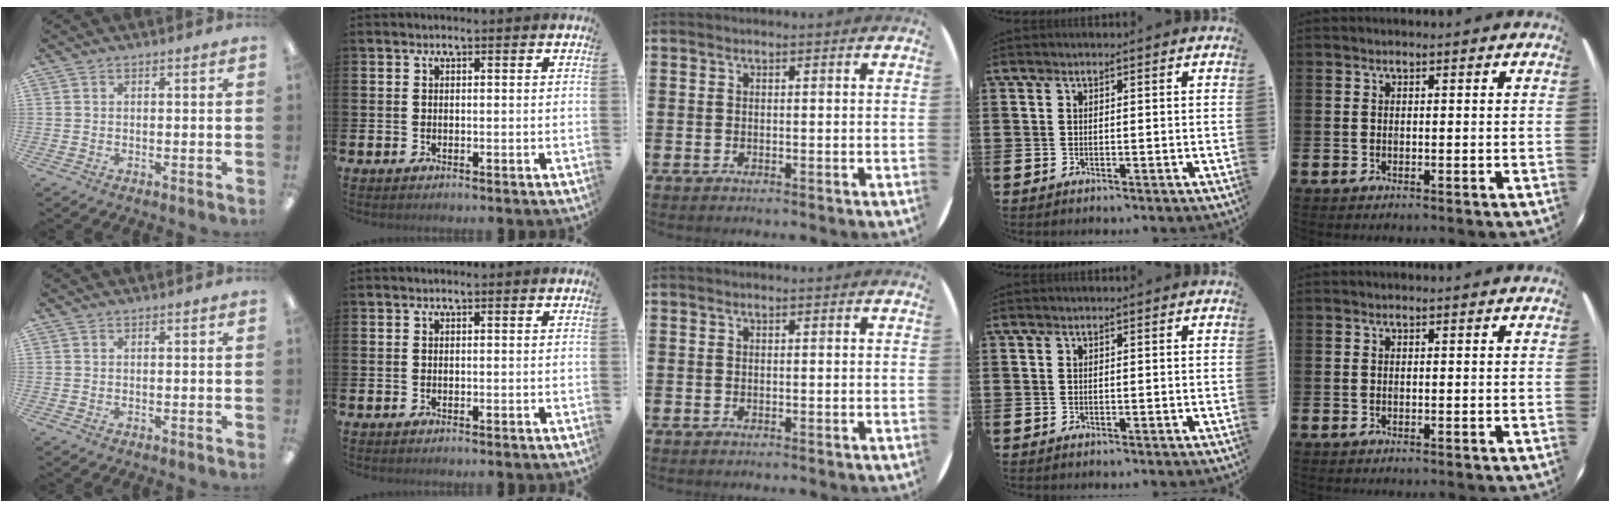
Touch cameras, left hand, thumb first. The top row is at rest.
{}